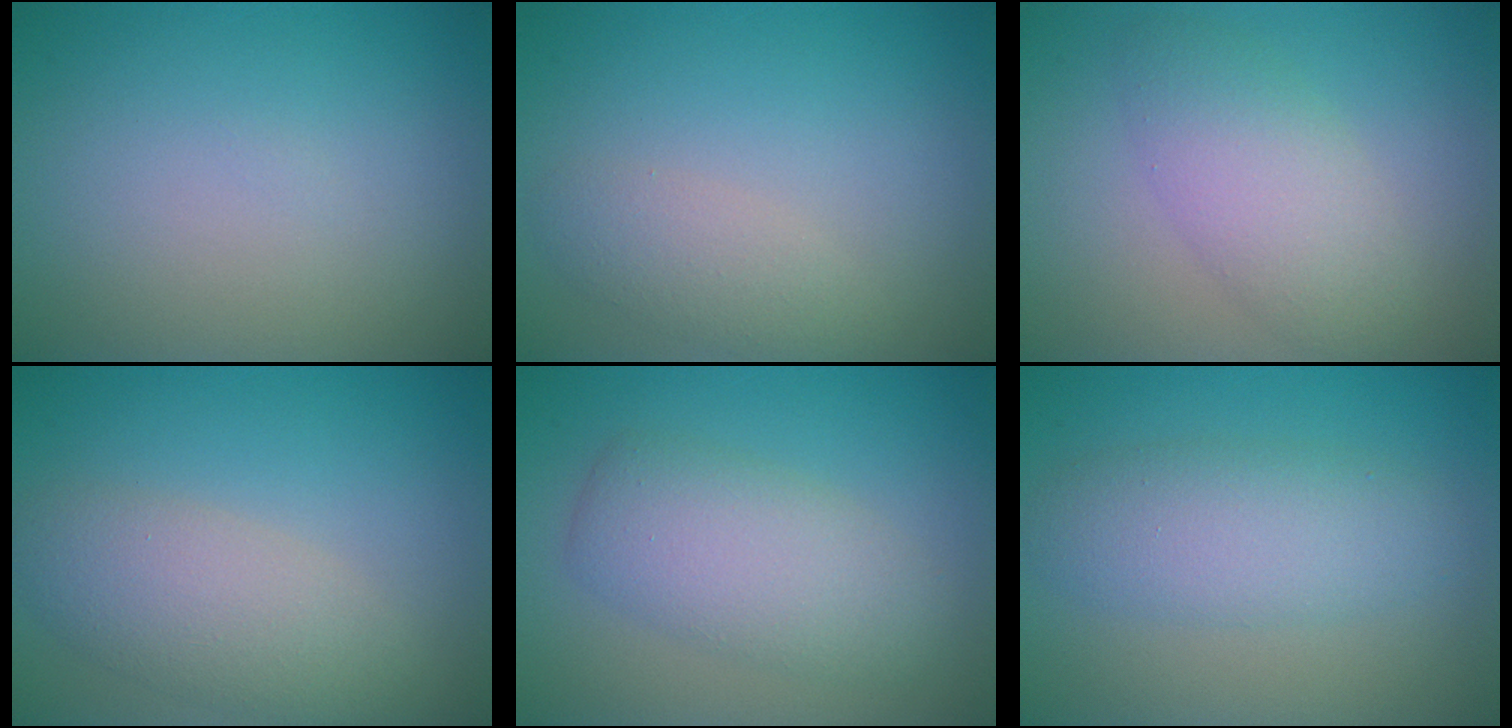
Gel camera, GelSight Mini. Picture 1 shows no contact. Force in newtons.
{"total": 2.3, "press": 2.3, "slide": 0.2}
{"total": 4.1, "press": 4.1, "slide": 0.1}
{"total": 4.6, "press": 4.6, "slide": 0.2}
{"total": 4.8, "press": 4.8, "slide": 0.0}
{"total": 4.3, "press": 4.3, "slide": 0.1}